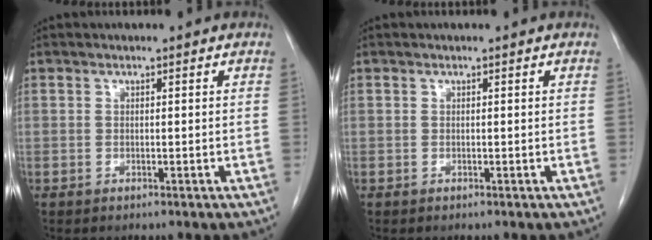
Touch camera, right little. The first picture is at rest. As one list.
[{"total": 0.0}]